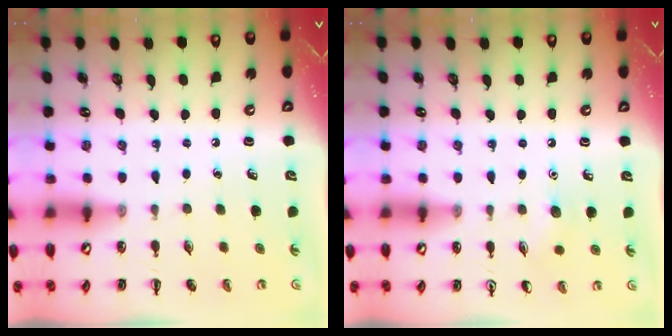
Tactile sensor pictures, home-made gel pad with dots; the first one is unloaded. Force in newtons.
{"total": 4.5, "press": 4.3, "slide": 1.2}